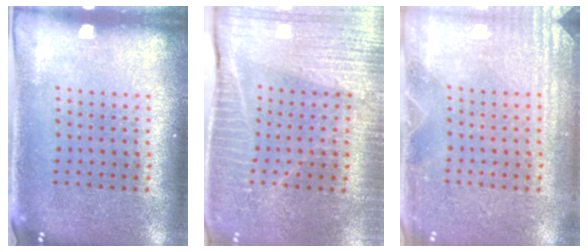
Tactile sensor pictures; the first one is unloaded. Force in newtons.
{"total": 3.5, "press": 3.4, "slide": 0.6}
{"total": 2.9, "press": 2.9, "slide": 0.5}